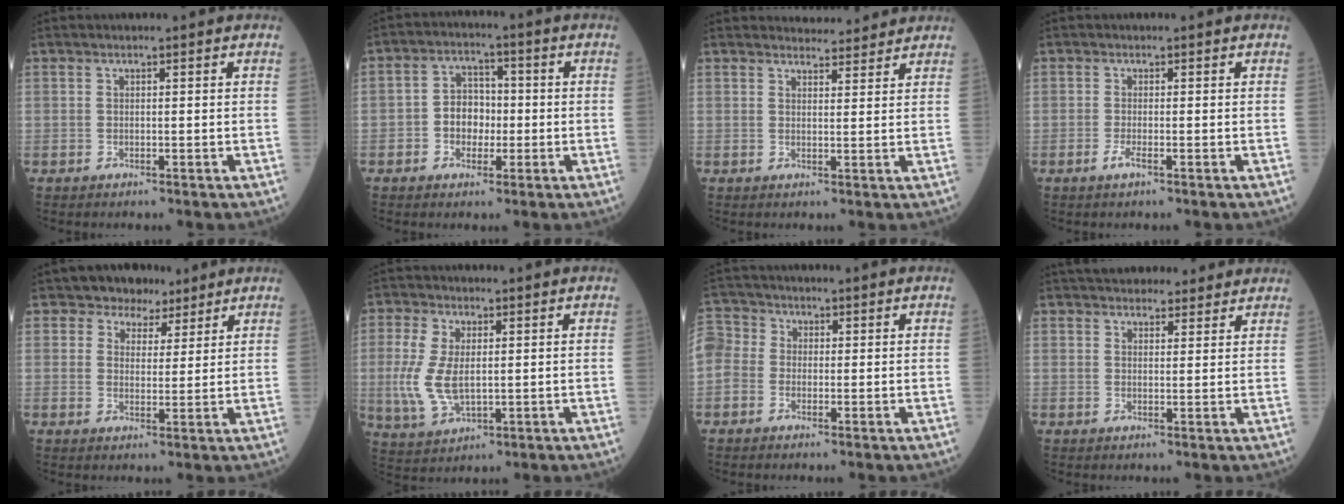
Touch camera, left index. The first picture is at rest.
{"total": 5.7, "force": [-1.4, 4.4, 3.3], "torque": [-0.064, 0.017, -0.026]}
{"total": 4.9, "force": [4.8, 1.0, 0.4], "torque": [-0.007, 0.009, 0.059]}
{"total": 1.2, "force": [-0.7, 0.1, 1.0], "torque": [-0.026, -0.004, -0.015]}
{"total": 5.0, "force": [3.8, 3.2, 0.0], "torque": [0.005, 0.005, 0.053]}
{"total": 7.9, "force": [-0.1, 4.0, 6.8], "torque": [-0.170, -0.006, 0.004]}
{"total": 9.7, "force": [0.3, 8.7, 4.3], "torque": [-0.137, 0.032, 0.003]}
{"total": 11.3, "force": [10.0, 3.5, 3.7], "torque": [-0.039, 0.030, 0.133]}